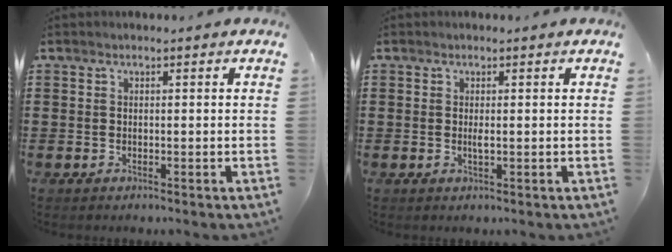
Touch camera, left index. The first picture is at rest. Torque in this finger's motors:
{"motor_torque": [0.41, 0.08, 0.02, 0.05]}